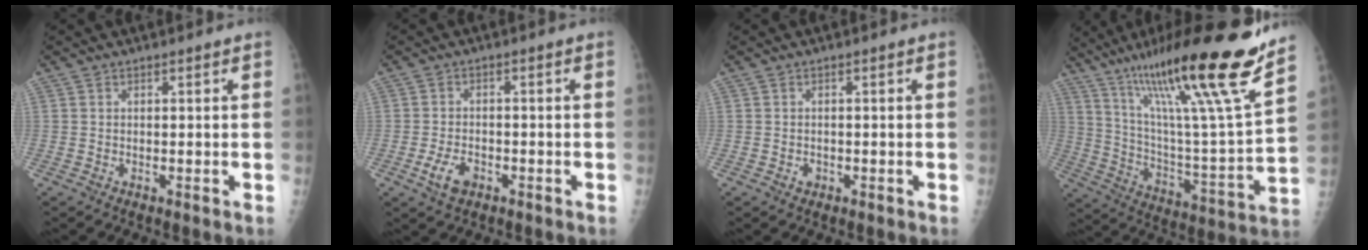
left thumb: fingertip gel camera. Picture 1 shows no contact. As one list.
[{"total": 4.5, "force": [-2.1, 2.7, 2.9], "torque": [-0.054, 0.009, -0.037]}, {"total": 1.1, "force": [-0.4, 0.9, 0.4], "torque": [-0.003, 0.005, -0.005]}, {"total": 27.6, "force": [19.1, 1.5, 19.8], "torque": [-0.304, -0.076, 0.321]}]